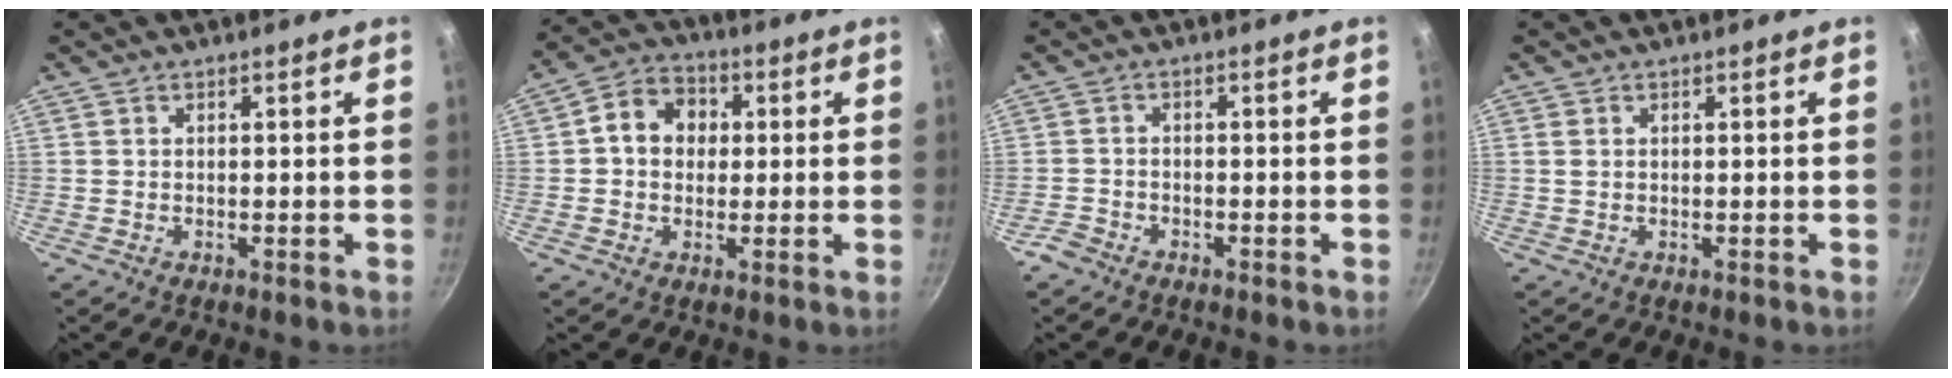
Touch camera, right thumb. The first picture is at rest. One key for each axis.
{"total": 8.8, "fx": 1.1, "fy": 7.3, "fz": 4.8, "tx": -0.050, "ty": 0.017, "tz": 0.002}
{"total": 2.6, "fx": -2.0, "fy": 1.4, "fz": 0.7, "tx": -0.022, "ty": 0.019, "tz": -0.040}
{"total": 1.1, "fx": 0.3, "fy": 0.8, "fz": 0.6, "tx": -0.013, "ty": 0.001, "tz": 0.005}